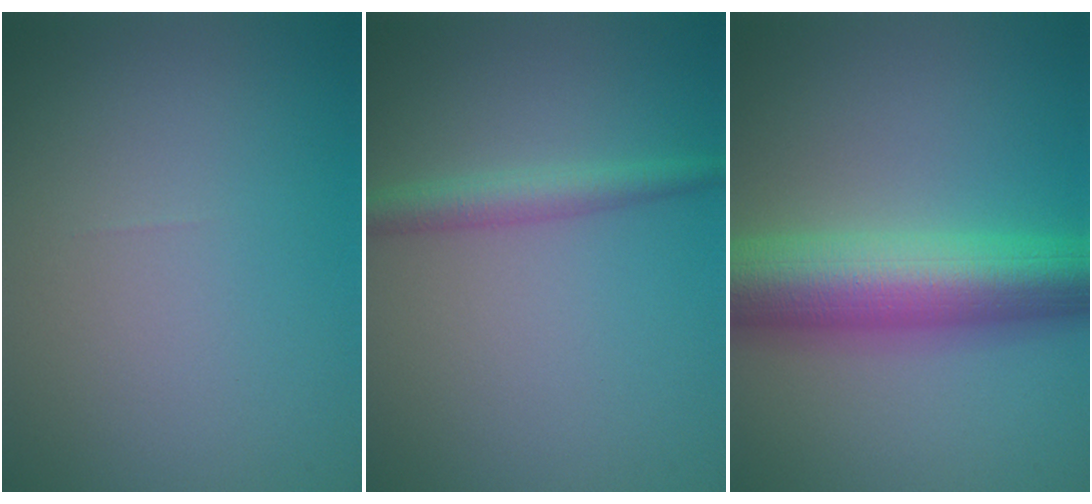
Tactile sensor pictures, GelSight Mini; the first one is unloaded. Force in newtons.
{"total": 2.4, "press": 2.4, "slide": 0.0}
{"total": 10.4, "press": 10.4, "slide": 0.1}